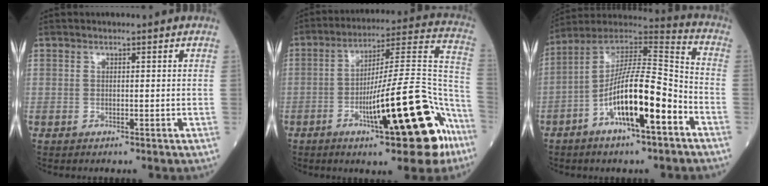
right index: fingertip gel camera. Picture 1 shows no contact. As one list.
[{"total": 21.0, "force": [-9.4, 3.5, 18.4], "torque": [-0.227, 0.022, -0.133]}, {"total": 16.1, "force": [-6.3, 2.8, 14.6], "torque": [-0.264, 0.011, -0.108]}]